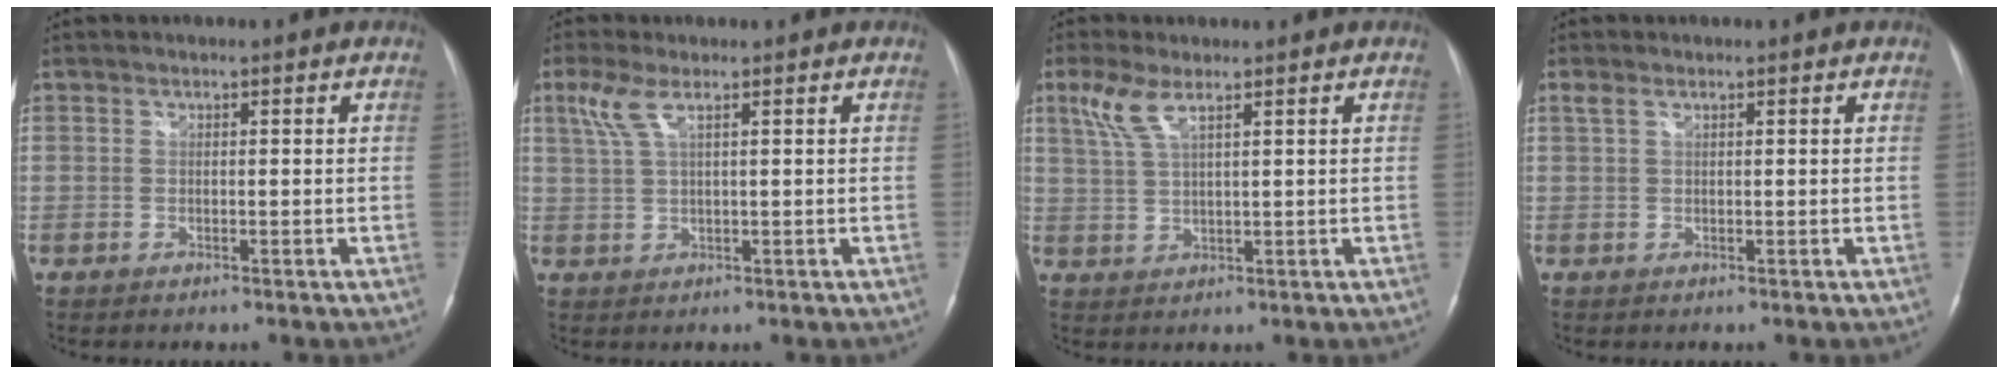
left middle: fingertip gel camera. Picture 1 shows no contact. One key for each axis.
{"total": 3.9, "fx": 2.0, "fy": 0.6, "fz": 3.3, "tx": -0.086, "ty": 0.015, "tz": 0.049}
{"total": 4.7, "fx": 2.8, "fy": 0.9, "fz": 3.7, "tx": -0.095, "ty": 0.012, "tz": 0.064}
{"total": 1.2, "fx": 0.8, "fy": 0.4, "fz": 0.8, "tx": -0.026, "ty": 0.018, "tz": 0.018}